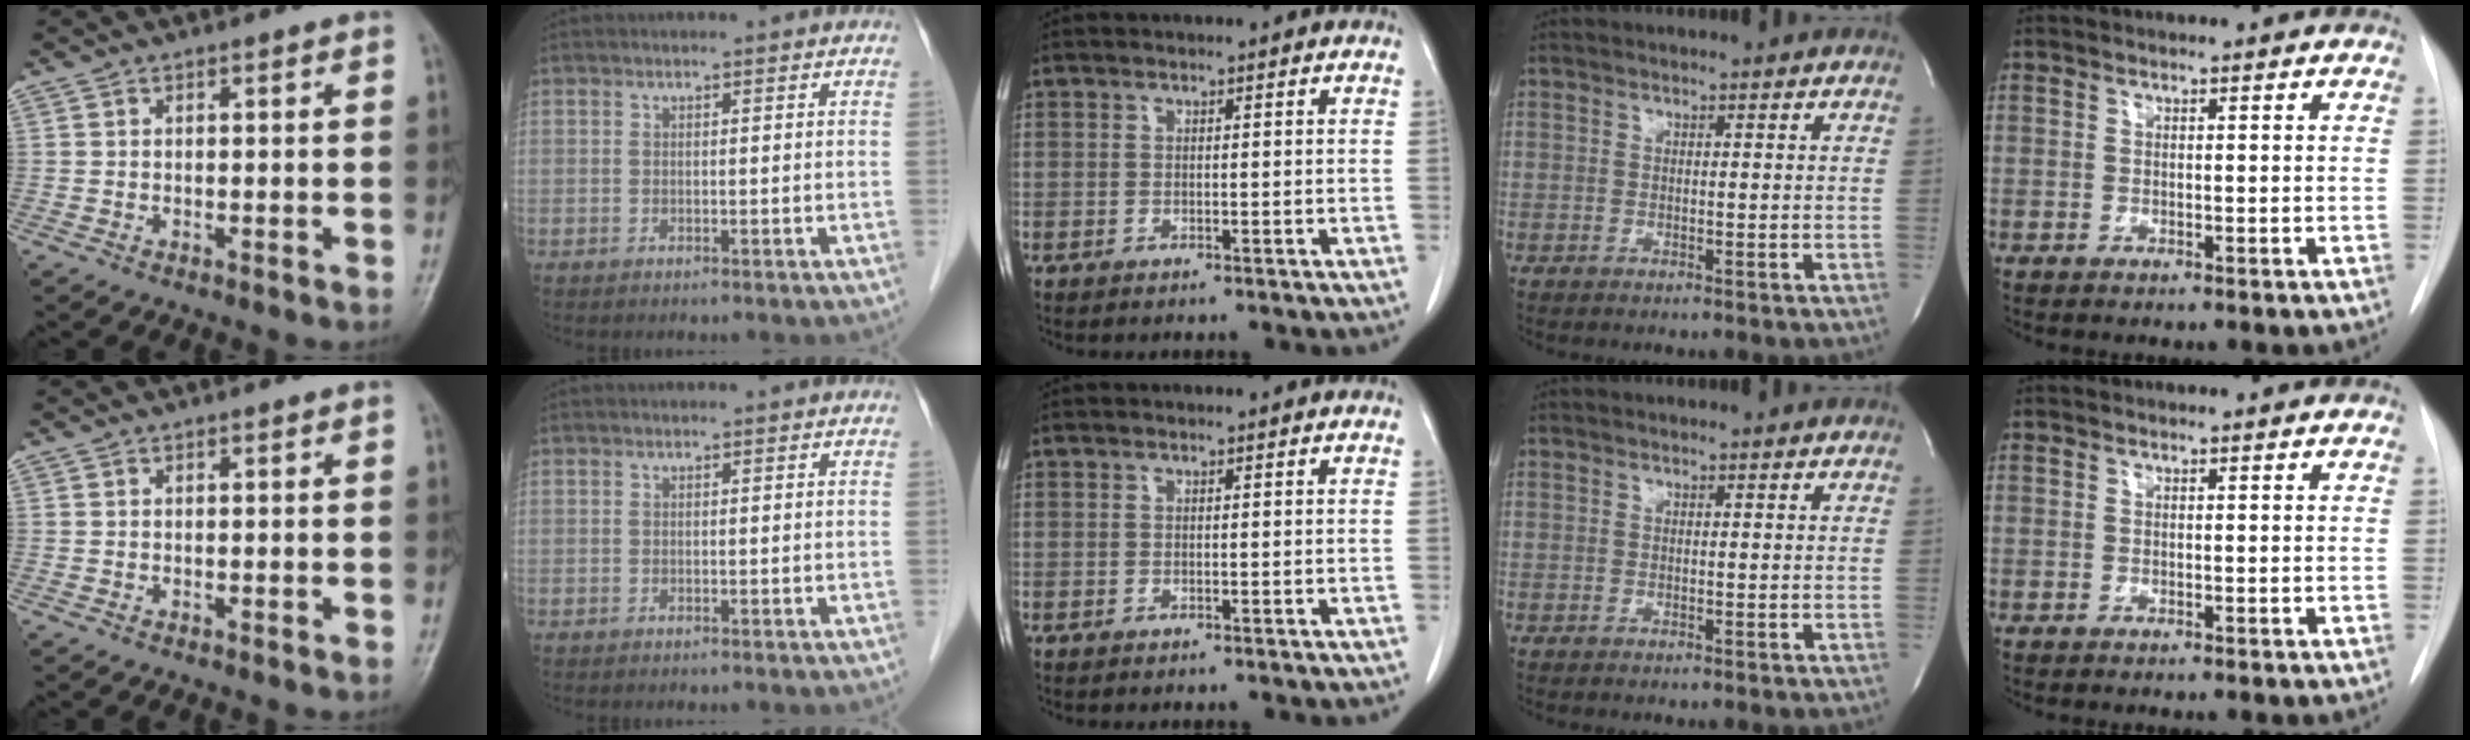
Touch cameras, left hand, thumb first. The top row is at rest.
{}